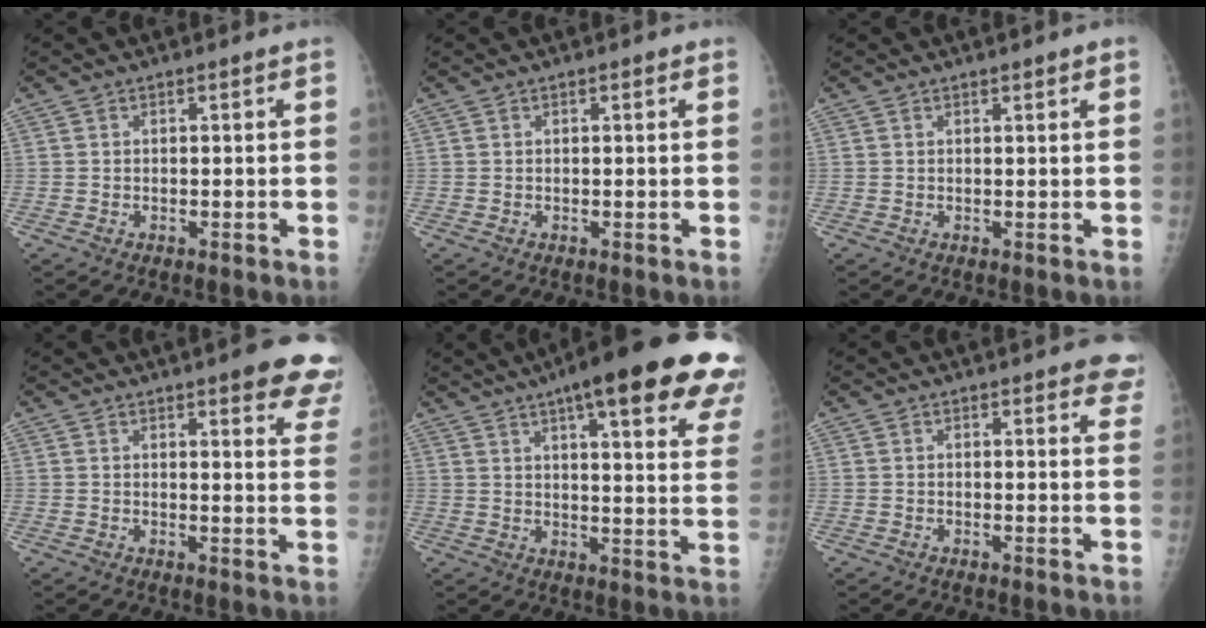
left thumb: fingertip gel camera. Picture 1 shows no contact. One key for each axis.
{"total": 0.7, "fx": 0.4, "fy": 0.2, "fz": 0.5, "tx": -0.009, "ty": 0.000, "tz": 0.003}
{"total": 1.6, "fx": 1.0, "fy": 0.2, "fz": 1.2, "tx": -0.016, "ty": -0.002, "tz": 0.011}
{"total": 12.3, "fx": 8.4, "fy": 3.1, "fz": 8.4, "tx": -0.065, "ty": -0.036, "tz": 0.082}
{"total": 27.4, "fx": 17.0, "fy": 6.0, "fz": 20.6, "tx": -0.223, "ty": -0.025, "tz": 0.211}
{"total": 6.3, "fx": 4.9, "fy": 2.0, "fz": 3.5, "tx": -0.009, "ty": -0.015, "tz": 0.043}